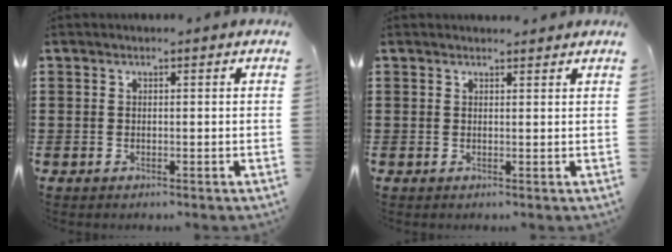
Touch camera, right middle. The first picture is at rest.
{"total": 1.0, "force": [1.0, 0.2, 0.1], "torque": [0.005, -0.001, 0.016]}